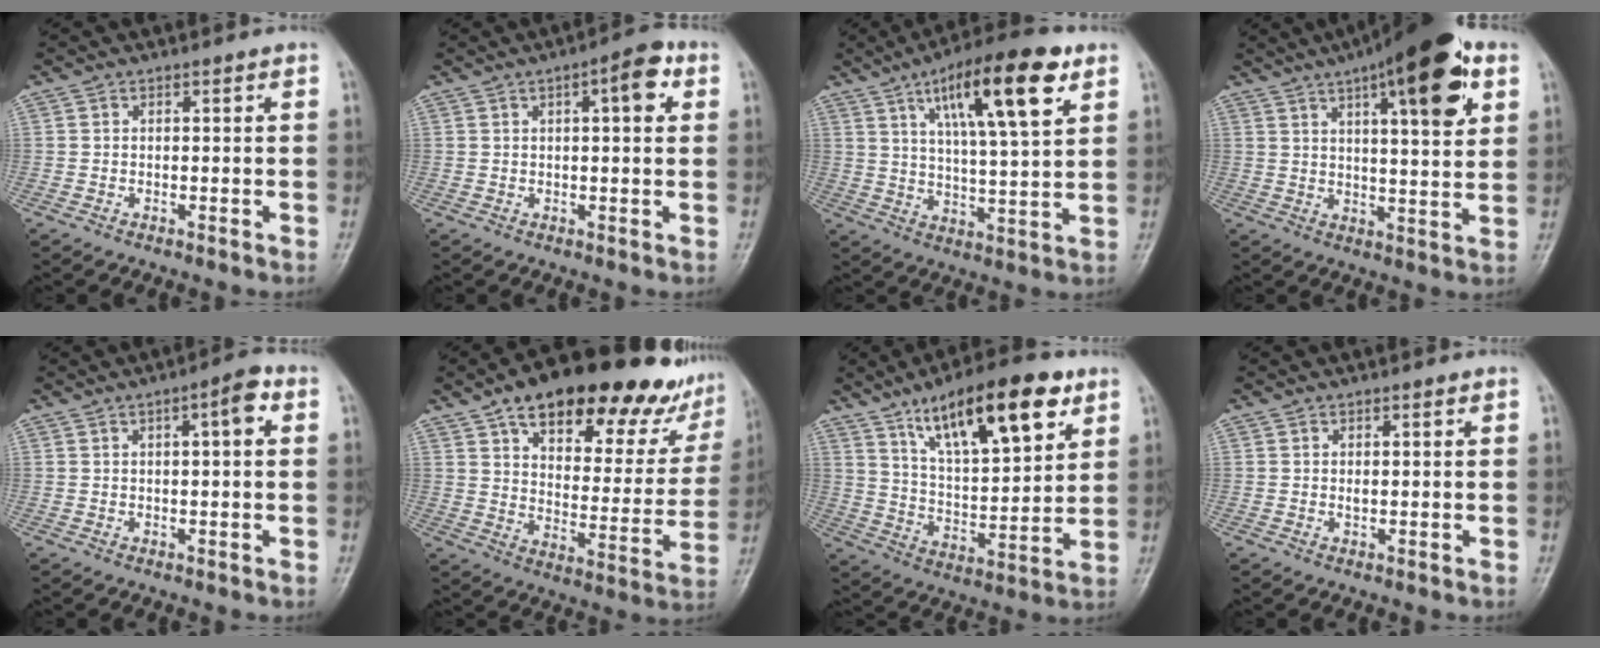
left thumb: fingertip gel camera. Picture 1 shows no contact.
{"total": 6.1, "force": [2.1, 2.1, 5.4], "torque": [-0.063, 0.007, 0.021]}
{"total": 17.3, "force": [8.3, 4.2, 14.6], "torque": [-0.222, -0.022, 0.133]}
{"total": 18.4, "force": [8.9, 5.2, 15.2], "torque": [-0.199, -0.020, 0.126]}
{"total": 4.6, "force": [1.3, 1.3, 4.2], "torque": [-0.059, 0.010, 0.015]}
{"total": 27.4, "force": [18.9, 10.7, 16.6], "torque": [-0.194, -0.051, 0.262]}
{"total": 19.6, "force": [10.9, 6.7, 14.9], "torque": [-0.208, -0.041, 0.185]}
{"total": 1.0, "force": [0.4, 0.5, 0.8], "torque": [-0.013, -0.002, 0.008]}